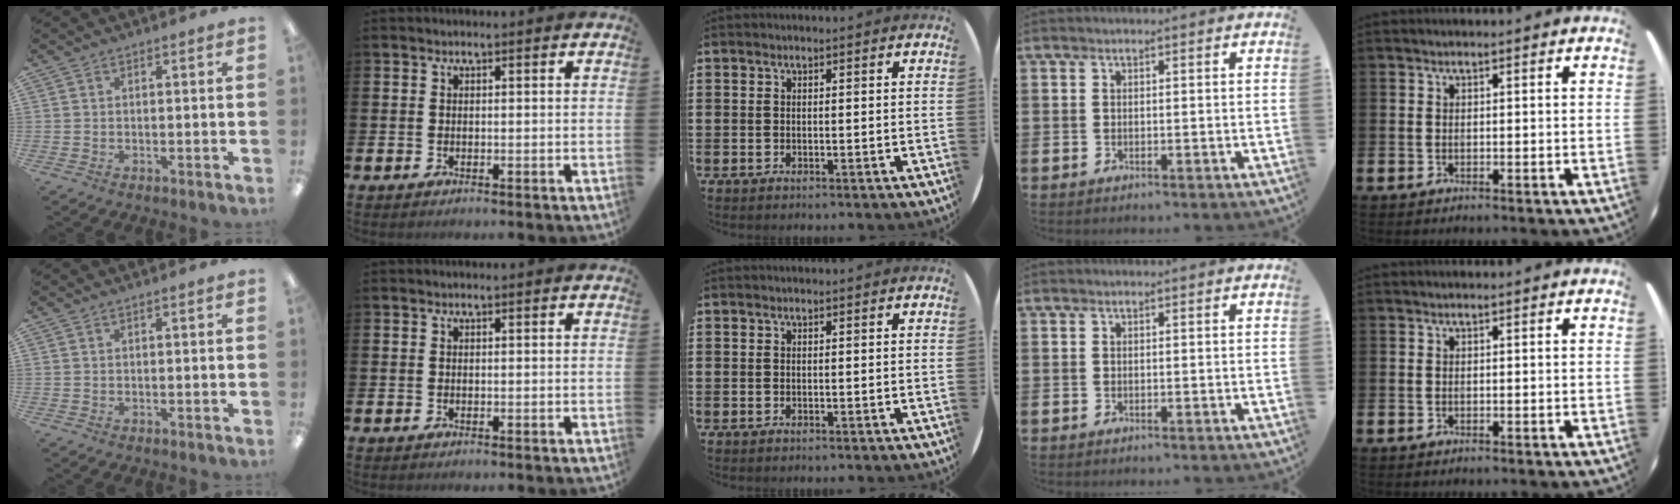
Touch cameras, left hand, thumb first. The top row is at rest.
{}